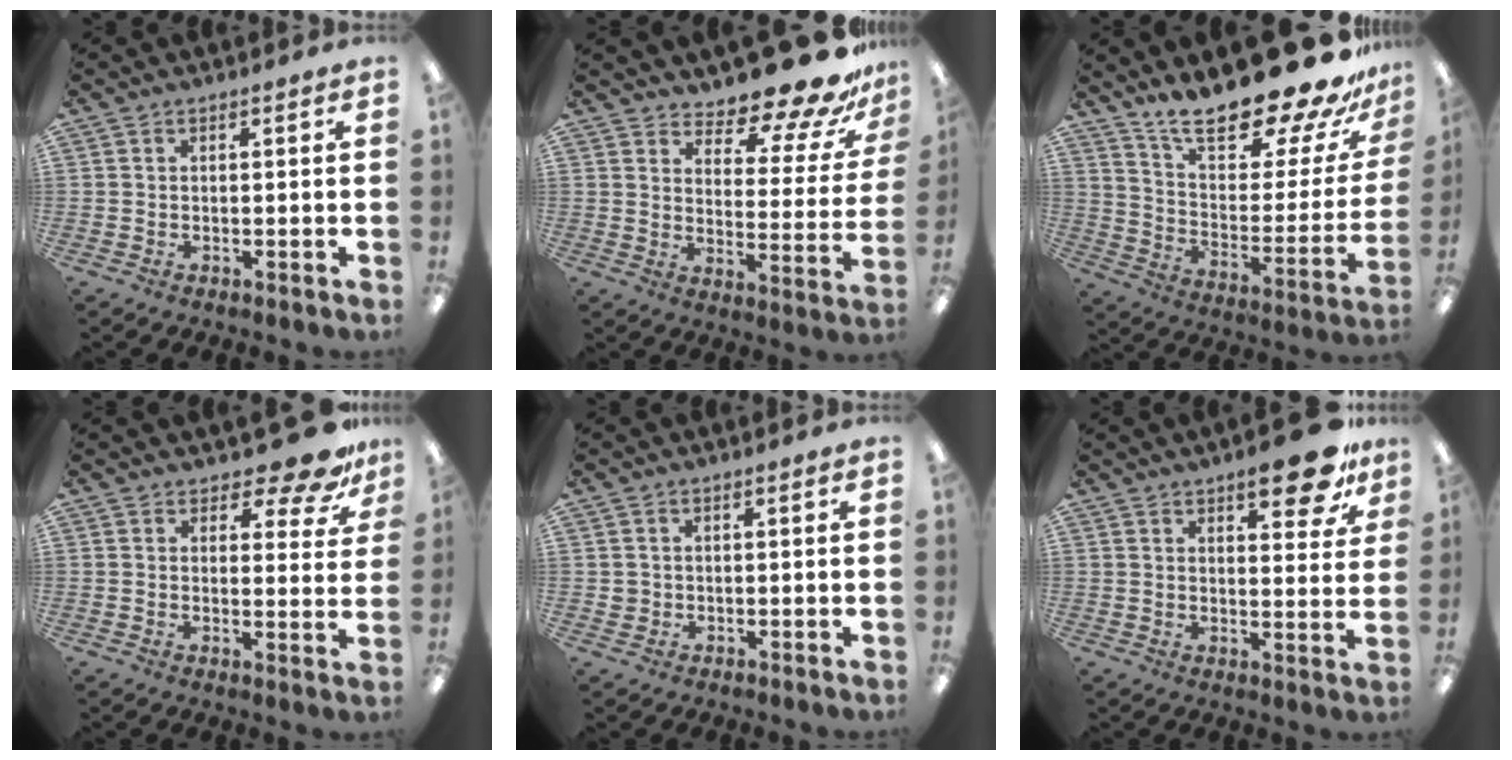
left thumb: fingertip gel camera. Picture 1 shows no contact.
{"total": 14.6, "force": [12.2, 4.2, 6.7], "torque": [-0.086, -0.106, 0.201]}
{"total": 24.4, "force": [19.5, 6.9, 12.9], "torque": [-0.183, -0.145, 0.324]}
{"total": 8.8, "force": [7.0, 3.0, 4.4], "torque": [-0.050, -0.049, 0.122]}
{"total": 1.5, "force": [0.3, 1.4, 0.2], "torque": [-0.006, 0.004, 0.004]}
{"total": 12.3, "force": [8.2, 4.2, 8.1], "torque": [-0.093, -0.048, 0.133]}